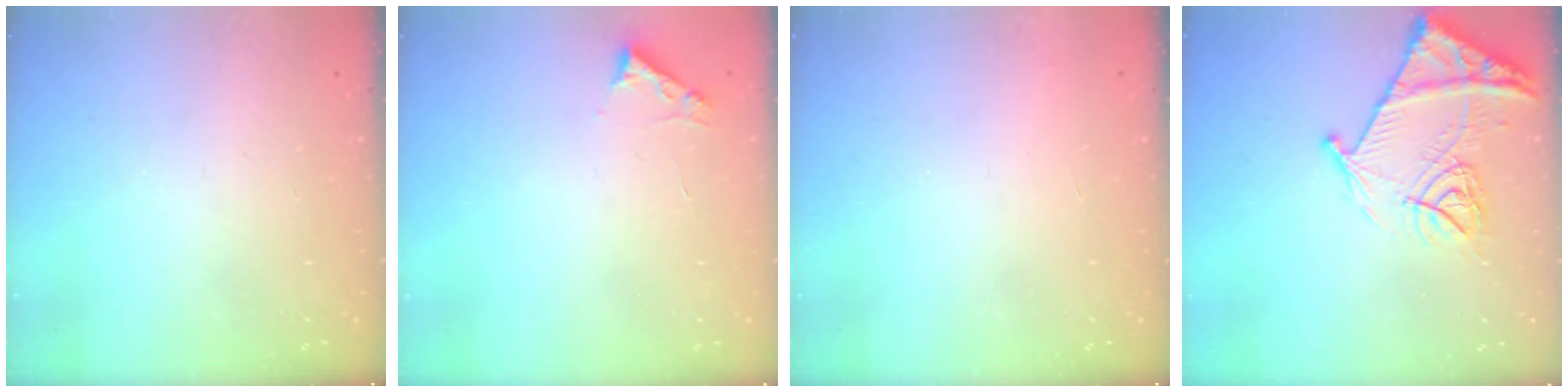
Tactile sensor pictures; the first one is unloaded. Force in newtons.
{"total": 2.7, "press": 2.7, "slide": 0.3}
{"total": 3.6, "press": 3.6, "slide": 0.1}
{"total": 15.9, "press": 15.8, "slide": 1.6}